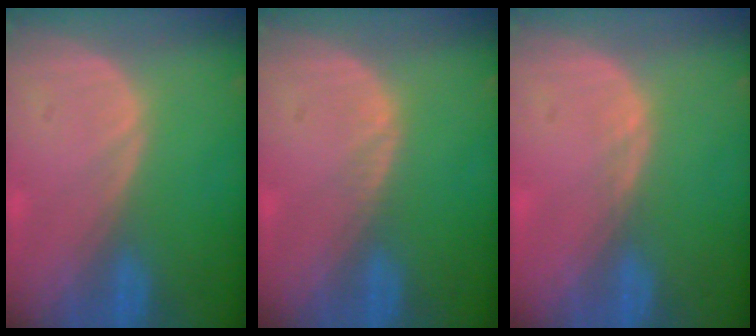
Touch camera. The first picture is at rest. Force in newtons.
{"total": 0.5, "press": 0.5, "slide": 0.1}
{"total": 0.8, "press": 0.6, "slide": 0.5}